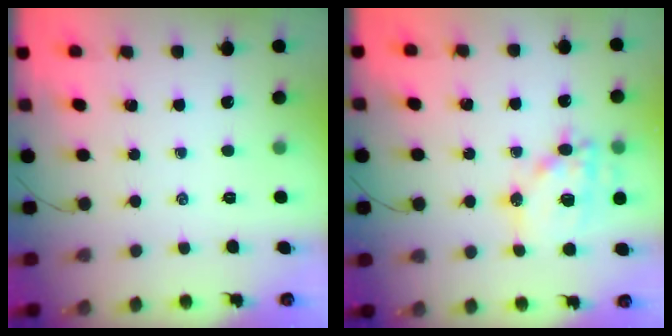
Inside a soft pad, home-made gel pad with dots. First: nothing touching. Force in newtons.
{"total": 16.1, "press": 15.9, "slide": 3.0}